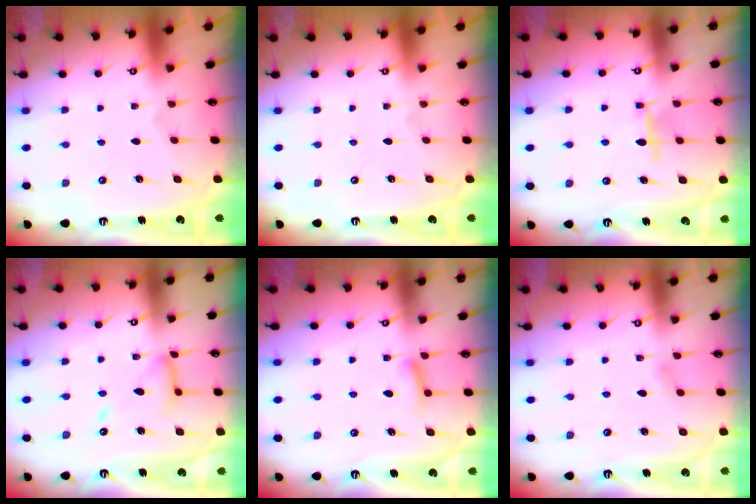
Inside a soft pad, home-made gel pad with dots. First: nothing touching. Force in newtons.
{"total": 0.0}
{"total": 6.9, "press": 6.9, "slide": 0.5}
{"total": 12.1, "press": 12.0, "slide": 1.1}
{"total": 7.7, "press": 7.6, "slide": 0.8}
{"total": 4.1, "press": 4.1, "slide": 0.3}